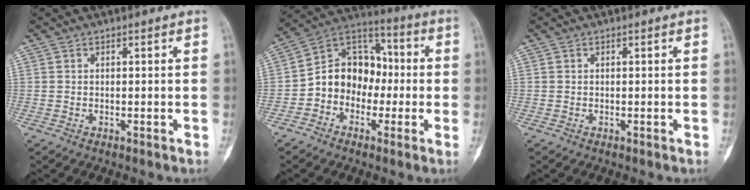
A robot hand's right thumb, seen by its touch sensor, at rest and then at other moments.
{"total": 12.2, "force": [-1.9, 9.9, 6.9], "torque": [-0.076, 0.046, -0.048]}
{"total": 0.0}